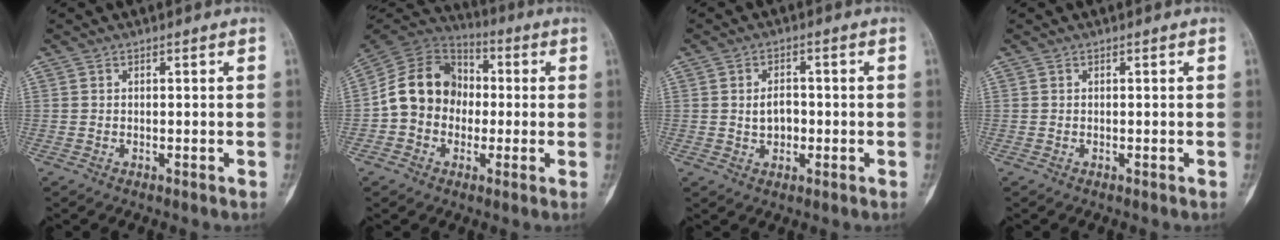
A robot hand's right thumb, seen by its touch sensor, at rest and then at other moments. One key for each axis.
{"total": 13.7, "fx": -0.7, "fy": 11.4, "fz": 7.5, "tx": -0.109, "ty": 0.035, "tz": -0.024}
{"total": 3.9, "fx": -0.2, "fy": 2.8, "fz": 2.7, "tx": -0.036, "ty": 0.007, "tz": -0.003}
{"total": 0.0}